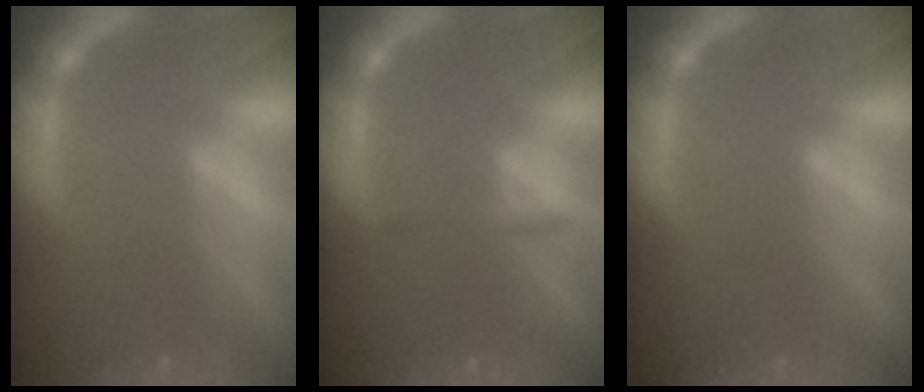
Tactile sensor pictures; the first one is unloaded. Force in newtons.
{"total": 1.4}
{"total": 0.0}